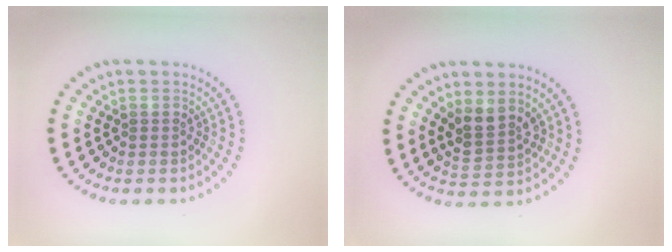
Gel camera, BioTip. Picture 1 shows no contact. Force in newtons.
{"total": 2.6, "press": 2.4, "slide": 1.2}